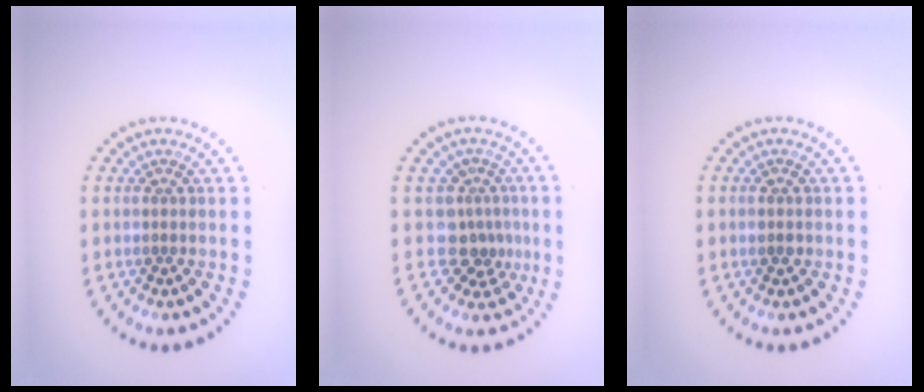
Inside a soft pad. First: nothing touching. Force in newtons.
{"total": 3.0, "press": 2.1, "slide": 2.1}
{"total": 1.2, "press": 1.2, "slide": 0.0}